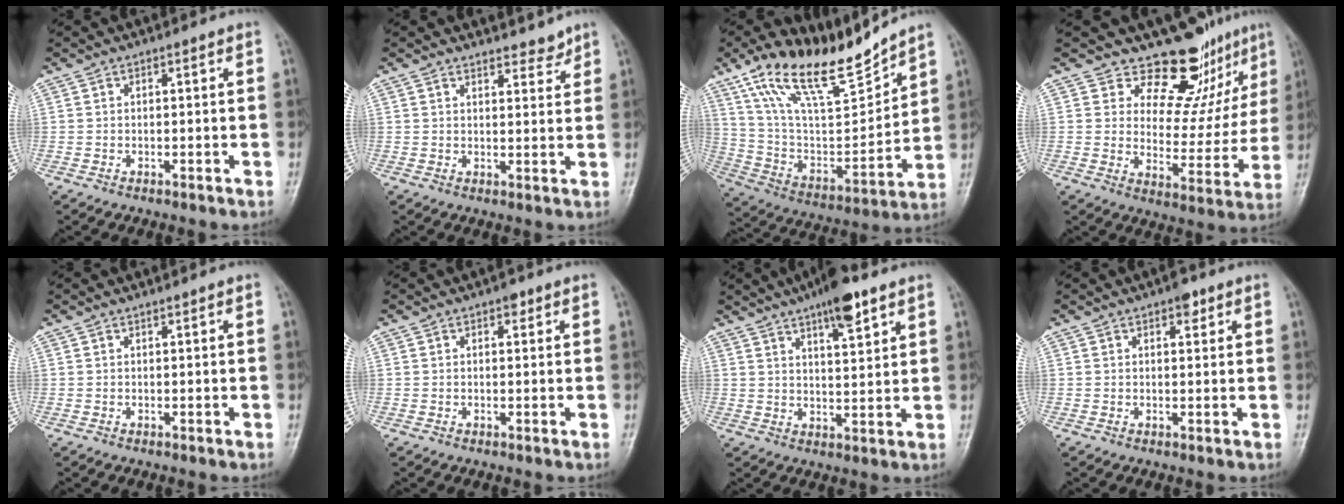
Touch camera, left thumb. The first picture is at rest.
{"total": 3.6, "force": [3.3, 1.3, 0.6], "torque": [0.012, -0.025, 0.043]}
{"total": 20.1, "force": [16.0, 5.3, 11.0], "torque": [-0.156, -0.075, 0.299]}
{"total": 12.6, "force": [10.2, 5.9, 4.3], "torque": [-0.002, -0.084, 0.142]}
{"total": 0.0}
{"total": 1.3, "force": [0.8, 0.8, 0.8], "torque": [-0.002, -0.001, 0.006]}
{"total": 9.3, "force": [5.9, 2.5, 6.8], "torque": [-0.093, -0.025, 0.091]}
{"total": 2.5, "force": [1.5, 1.2, 1.5], "torque": [-0.011, -0.004, 0.018]}